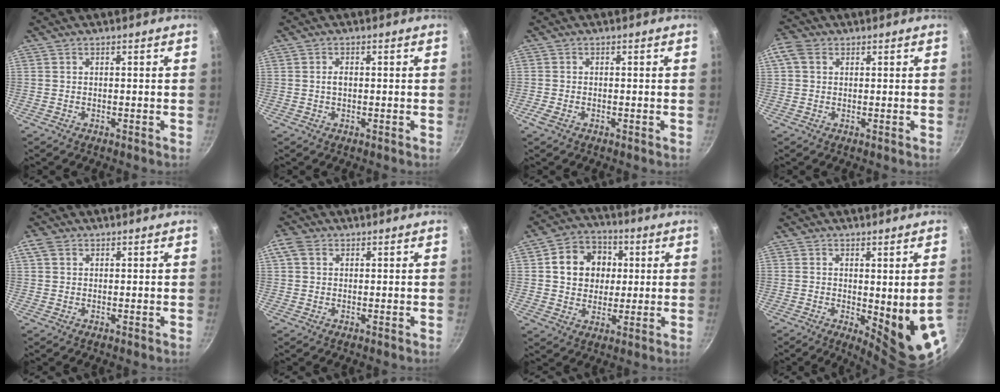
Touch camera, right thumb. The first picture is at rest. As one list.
[{"total": 1.5, "force": [0.1, 0.9, 1.2], "torque": [-0.019, 0.006, 0.001]}, {"total": 1.7, "force": [-0.8, 1.0, 1.2], "torque": [-0.031, 0.001, -0.017]}, {"total": 4.0, "force": [1.3, 3.0, 2.4], "torque": [-0.047, 0.010, 0.018]}, {"total": 2.6, "force": [1.1, 1.8, 1.5], "torque": [-0.029, 0.004, 0.020]}, {"total": 3.6, "force": [1.2, 2.7, 2.1], "torque": [-0.041, 0.008, 0.019]}, {"total": 11.8, "force": [2.3, 10.0, 5.8], "torque": [-0.063, 0.010, 0.031]}, {"total": 10.3, "force": [-0.9, 2.6, 10.0], "torque": [-0.111, -0.022, -0.001]}]